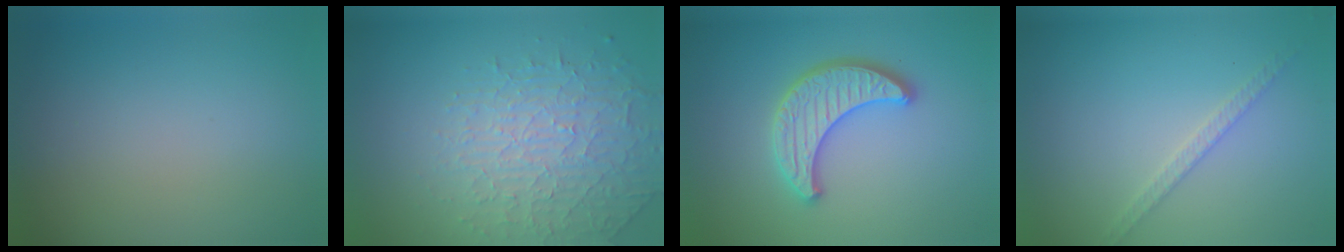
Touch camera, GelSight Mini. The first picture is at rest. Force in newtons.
{"total": 4.3, "press": 3.5, "slide": 2.6}
{"total": 3.8, "press": 3.7, "slide": 0.9}
{"total": 1.7, "press": 1.7, "slide": 0.2}